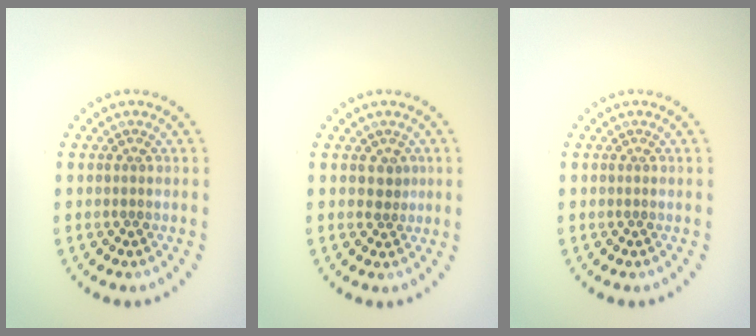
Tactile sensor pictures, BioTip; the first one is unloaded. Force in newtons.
{"total": 1.3, "press": 1.0, "slide": 0.8}
{"total": 0.0}